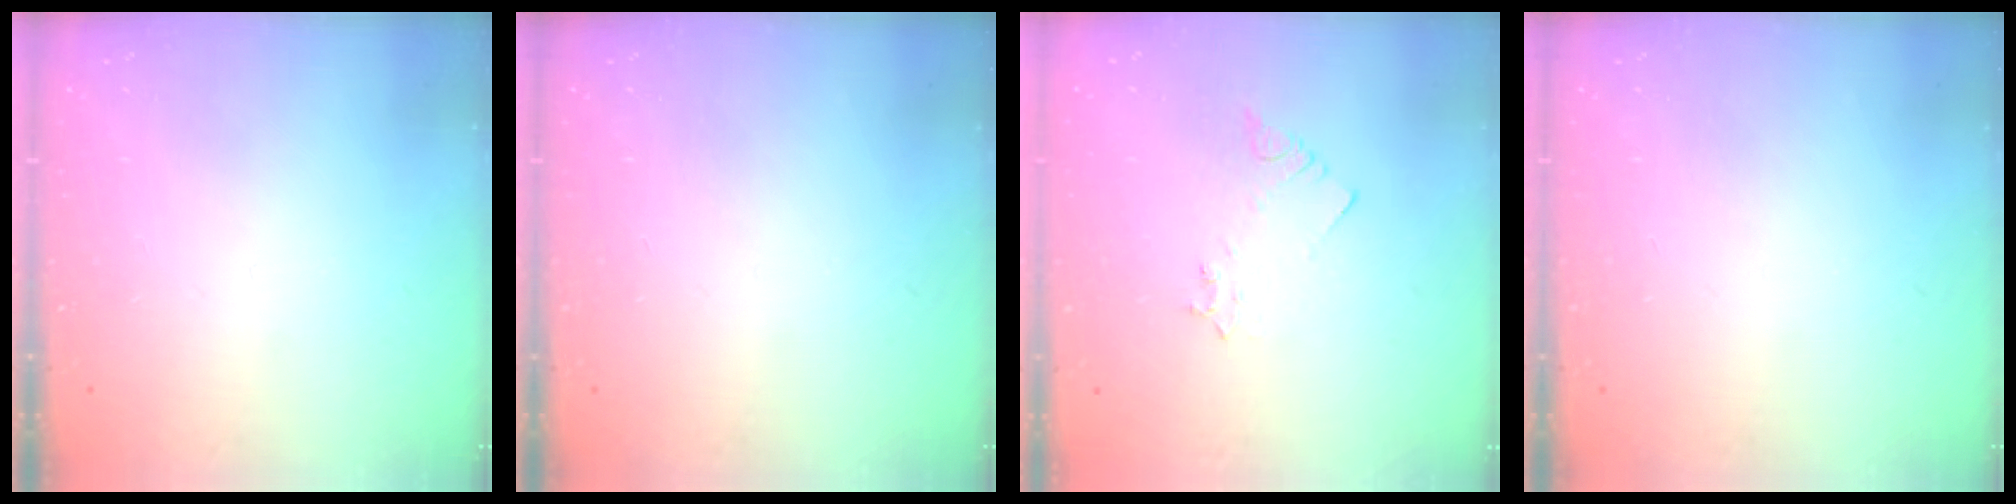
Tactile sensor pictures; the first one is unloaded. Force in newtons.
{"total": 0.0}
{"total": 2.5, "press": 2.5, "slide": 0.3}
{"total": 0.0}